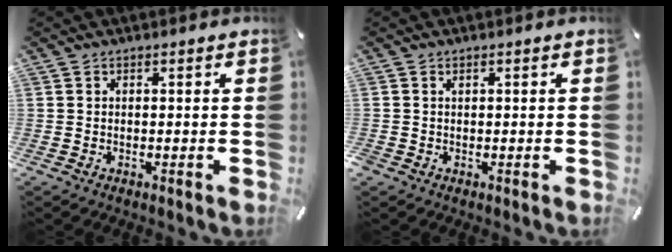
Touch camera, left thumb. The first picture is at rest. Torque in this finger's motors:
{"motor_torque": [-0.06, 0.02, 0.11, 0.12, 0.09]}